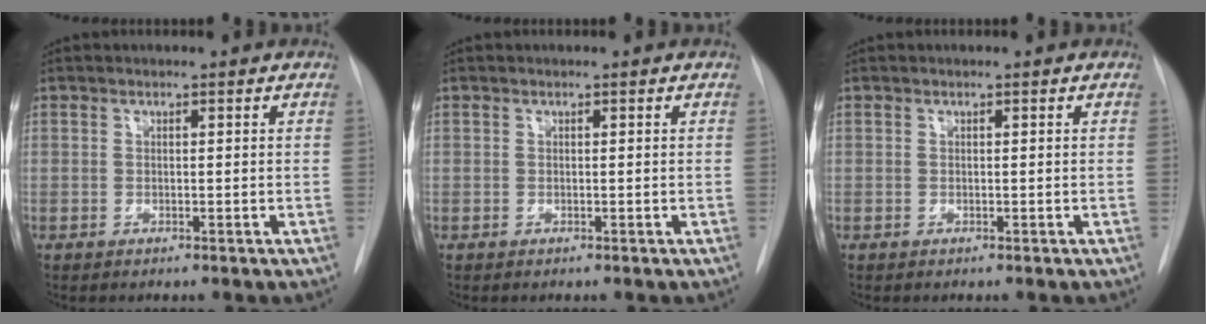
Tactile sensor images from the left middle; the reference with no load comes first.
{"total": 0.0}
{"total": 0.0}